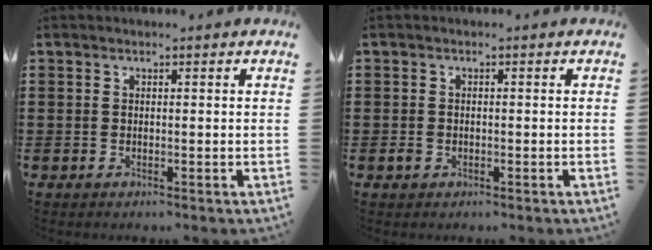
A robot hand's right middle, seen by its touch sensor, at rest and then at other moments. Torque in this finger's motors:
{"motor_torque": [0.36, -0.14, 0.00, 0.03]}